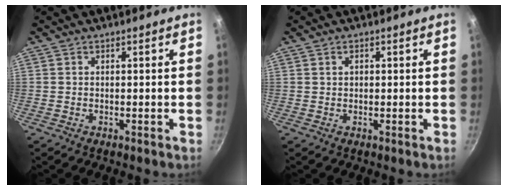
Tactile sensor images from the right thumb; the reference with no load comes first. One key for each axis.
{"total": 1.0, "fx": 0.3, "fy": 0.8, "fz": 0.6, "tx": -0.008, "ty": 0.004, "tz": 0.006}